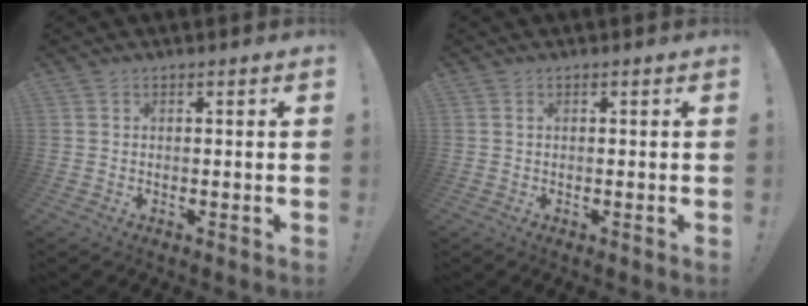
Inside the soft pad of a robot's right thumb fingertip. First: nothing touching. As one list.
[{"total": 0.0}]